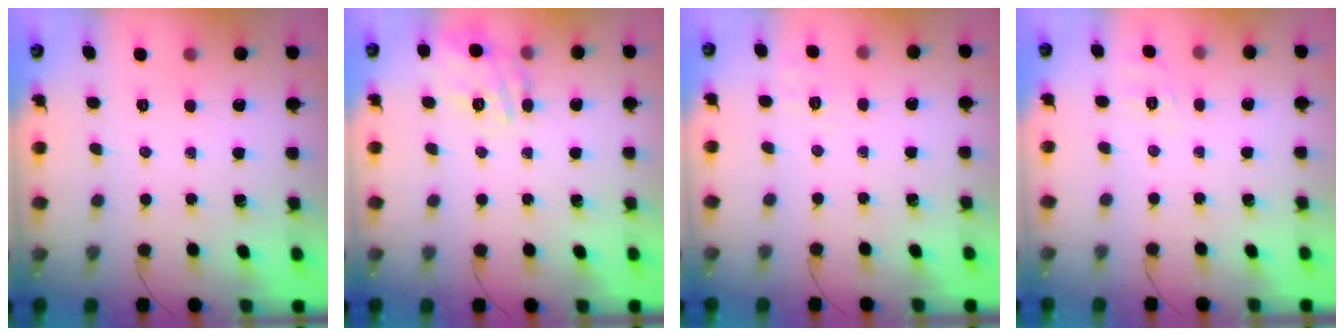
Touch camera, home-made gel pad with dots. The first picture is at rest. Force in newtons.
{"total": 14.1, "press": 14.1, "slide": 0.9}
{"total": 2.0, "press": 1.1, "slide": 1.7}
{"total": 3.3, "press": 2.8, "slide": 1.8}